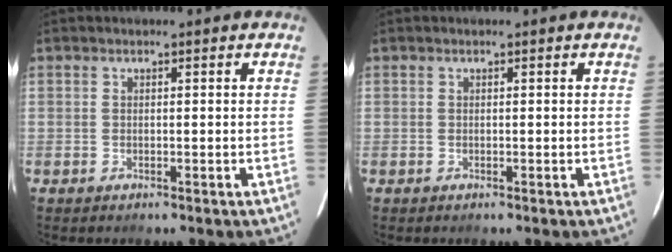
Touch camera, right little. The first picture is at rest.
{"total": 0.0}